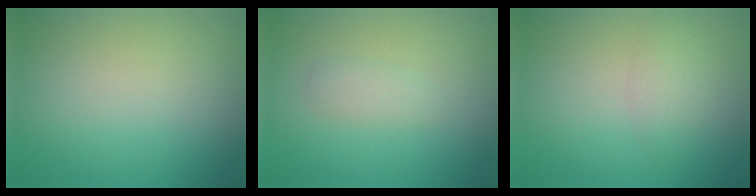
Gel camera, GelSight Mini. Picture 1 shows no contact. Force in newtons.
{"total": 1.2, "press": 1.2, "slide": 0.1}
{"total": 1.8, "press": 1.8, "slide": 0.0}